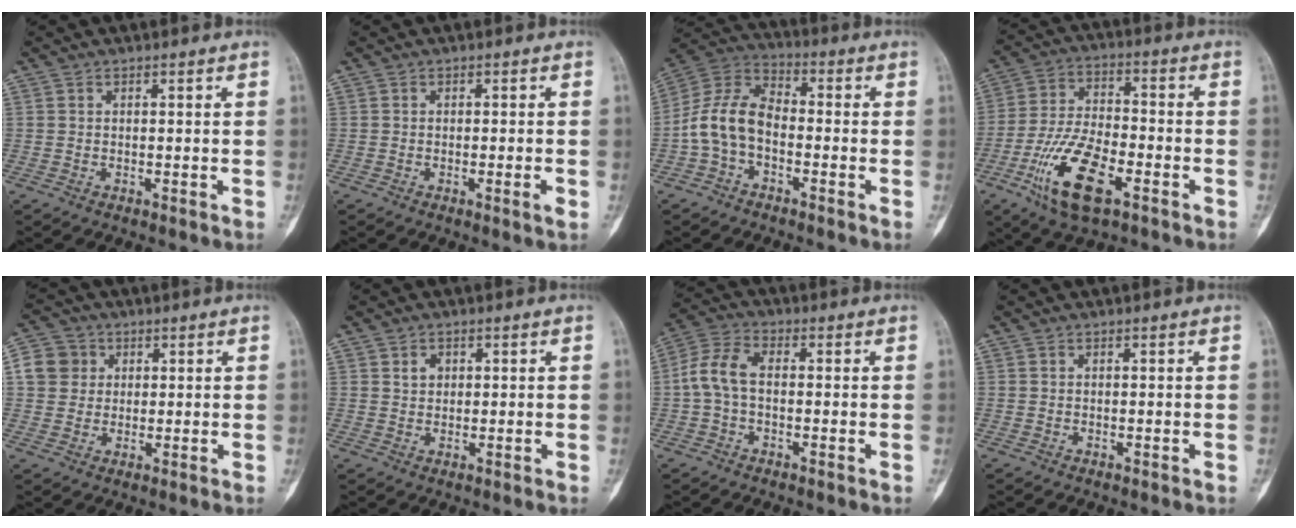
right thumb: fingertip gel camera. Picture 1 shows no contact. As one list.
[{"total": 1.8, "force": [-0.6, 0.2, 1.7], "torque": [-0.029, -0.004, -0.008]}, {"total": 10.2, "force": [-2.5, 6.5, 7.5], "torque": [-0.144, 0.039, -0.062]}, {"total": 15.1, "force": [-6.7, 6.5, 11.8], "torque": [-0.229, 0.022, -0.121]}, {"total": 6.2, "force": [1.4, 5.8, 1.7], "torque": [-0.010, 0.005, 0.021]}, {"total": 2.1, "force": [0.8, 1.7, 0.9], "torque": [-0.007, -0.004, 0.015]}, {"total": 6.8, "force": [-0.4, 4.0, 5.5], "torque": [-0.117, 0.022, -0.018]}, {"total": 0.0}]